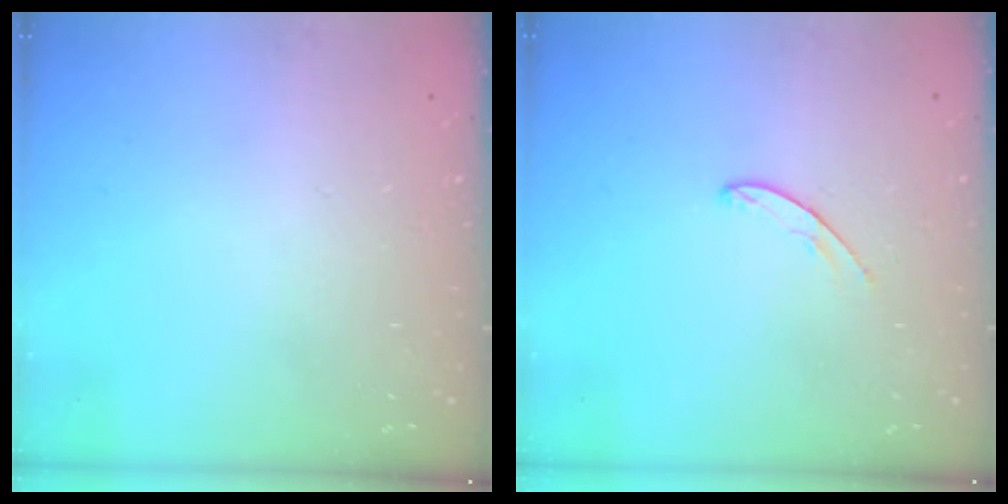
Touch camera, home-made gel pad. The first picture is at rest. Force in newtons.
{"total": 5.0, "press": 4.9, "slide": 0.4}